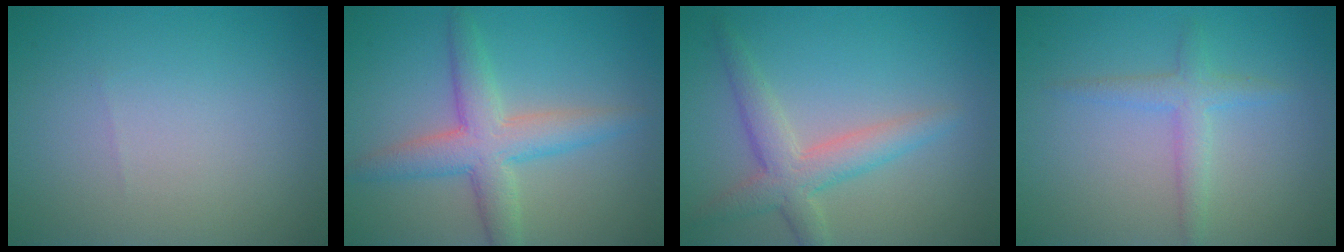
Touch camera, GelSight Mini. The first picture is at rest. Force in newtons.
{"total": 5.0, "press": 5.0, "slide": 0.1}
{"total": 3.9, "press": 3.8, "slide": 0.1}
{"total": 2.2, "press": 2.2, "slide": 0.0}